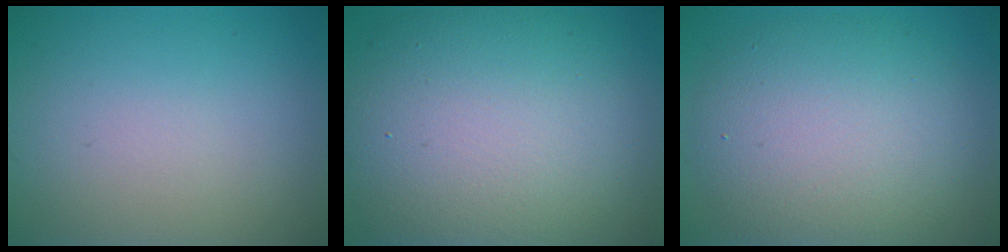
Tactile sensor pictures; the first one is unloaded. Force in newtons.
{"total": 13.8, "press": 13.7, "slide": 1.4}
{"total": 8.4, "press": 8.4, "slide": 0.2}